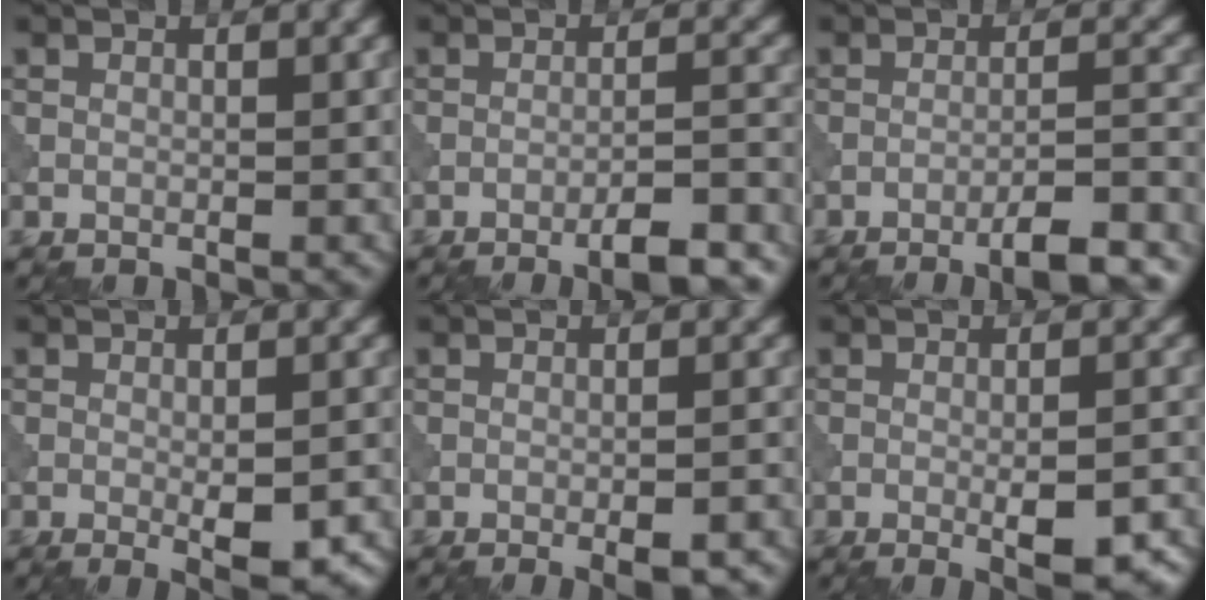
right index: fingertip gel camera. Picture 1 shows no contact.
{"total": 6.1, "force": [-4.5, 1.2, 3.9], "torque": [-0.051, 0.010, -0.062]}
{"total": 6.9, "force": [-5.2, 1.2, 4.3], "torque": [-0.055, 0.013, -0.071]}
{"total": 4.5, "force": [-1.5, 1.4, 4.0], "torque": [-0.061, -0.010, -0.015]}
{"total": 3.8, "force": [-2.5, 1.0, 2.8], "torque": [-0.046, 0.009, -0.028]}
{"total": 5.3, "force": [-2.1, 1.5, 4.6], "torque": [-0.068, -0.002, -0.021]}